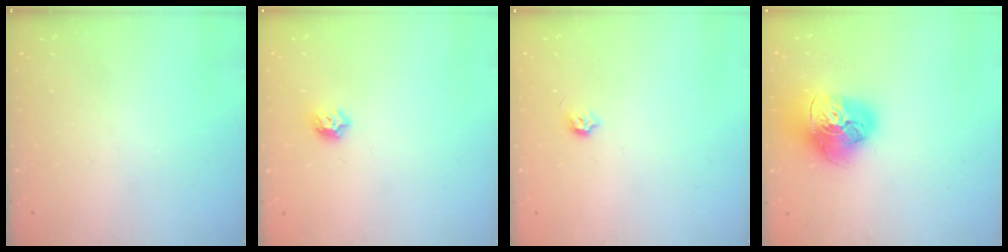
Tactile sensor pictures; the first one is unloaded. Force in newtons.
{"total": 5.6, "press": 5.5, "slide": 0.9}
{"total": 3.7, "press": 3.6, "slide": 0.6}
{"total": 18.6, "press": 18.5, "slide": 2.1}